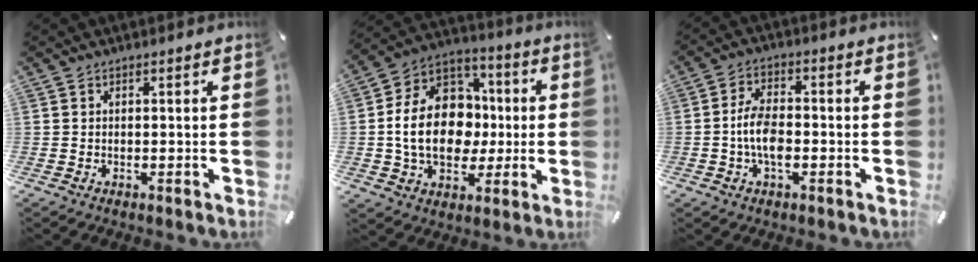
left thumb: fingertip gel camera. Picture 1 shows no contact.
{"total": 18.7, "force": [-1.4, 14.5, 11.7], "torque": [-0.233, 0.018, -0.024]}
{"total": 7.5, "force": [-1.7, 4.0, 6.1], "torque": [-0.121, 0.011, -0.031]}